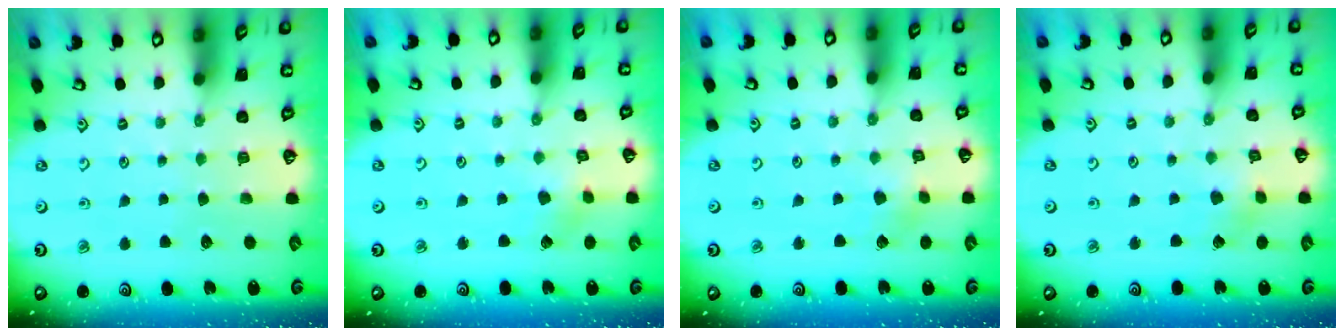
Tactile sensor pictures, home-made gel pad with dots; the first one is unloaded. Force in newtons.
{"total": 2.2, "press": 2.2, "slide": 0.2}
{"total": 3.0, "press": 3.0, "slide": 0.3}
{"total": 2.1, "press": 2.1, "slide": 0.0}